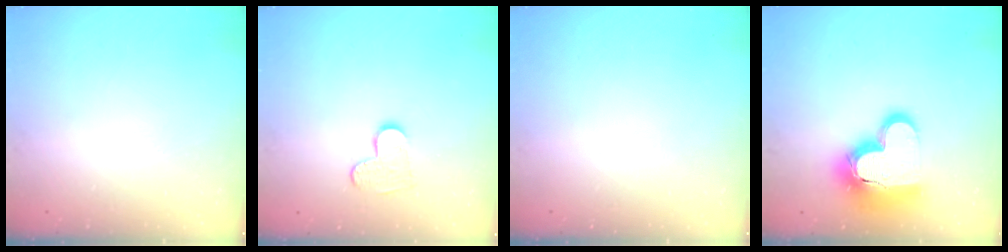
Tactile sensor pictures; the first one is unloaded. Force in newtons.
{"total": 6.9, "press": 6.9, "slide": 0.5}
{"total": 0.0}
{"total": 20.1, "press": 20.1, "slide": 1.7}